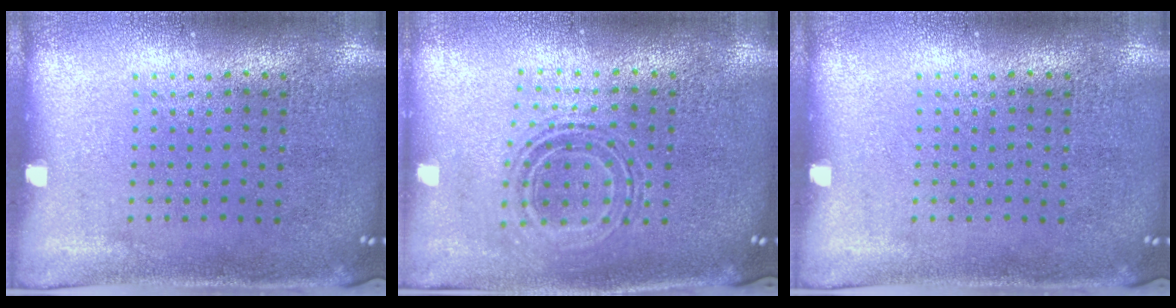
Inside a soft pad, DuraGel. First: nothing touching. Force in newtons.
{"total": 0.9, "press": 0.8, "slide": 0.3}
{"total": 0.0}